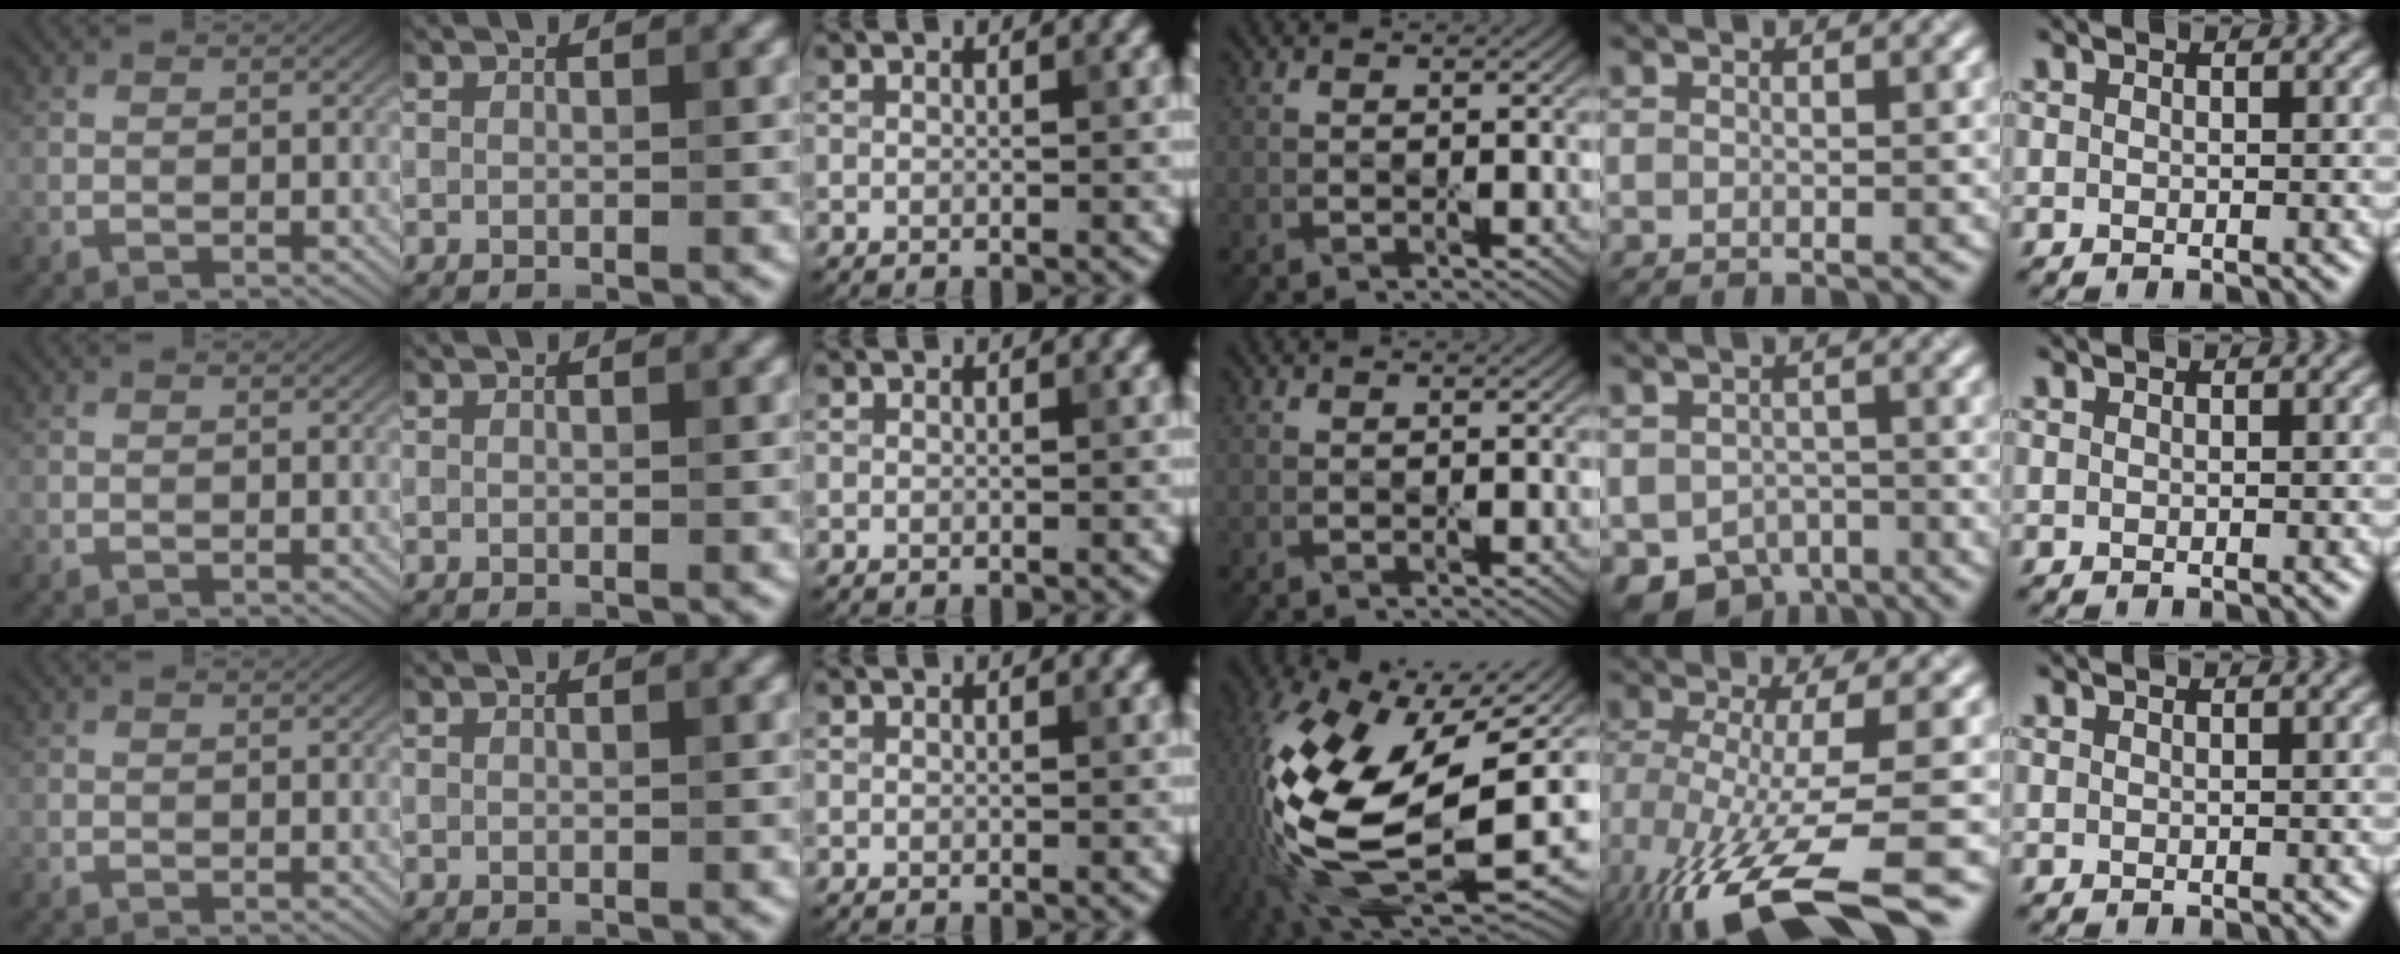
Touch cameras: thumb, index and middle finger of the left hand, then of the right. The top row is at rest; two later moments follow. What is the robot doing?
{"motion": "peel", "object": "aluminum foil"}